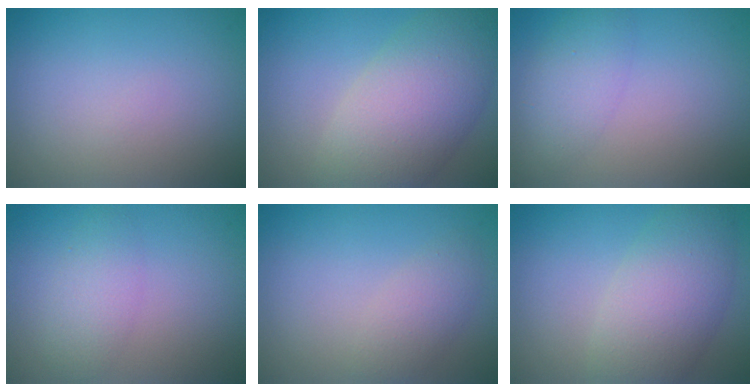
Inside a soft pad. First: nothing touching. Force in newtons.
{"total": 7.9, "press": 7.9, "slide": 0.6}
{"total": 2.7, "press": 2.7, "slide": 0.1}
{"total": 2.3, "press": 2.3, "slide": 0.1}
{"total": 2.1, "press": 2.1, "slide": 0.1}
{"total": 6.1, "press": 6.0, "slide": 0.3}